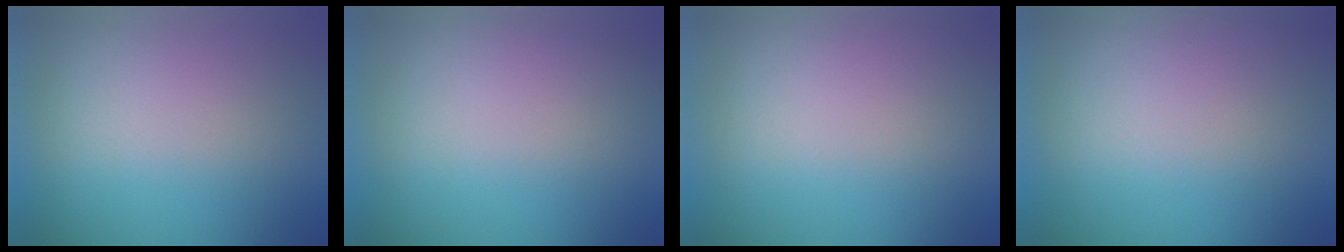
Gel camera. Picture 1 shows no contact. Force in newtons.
{"total": 1.0}
{"total": 1.4}
{"total": 3.0}